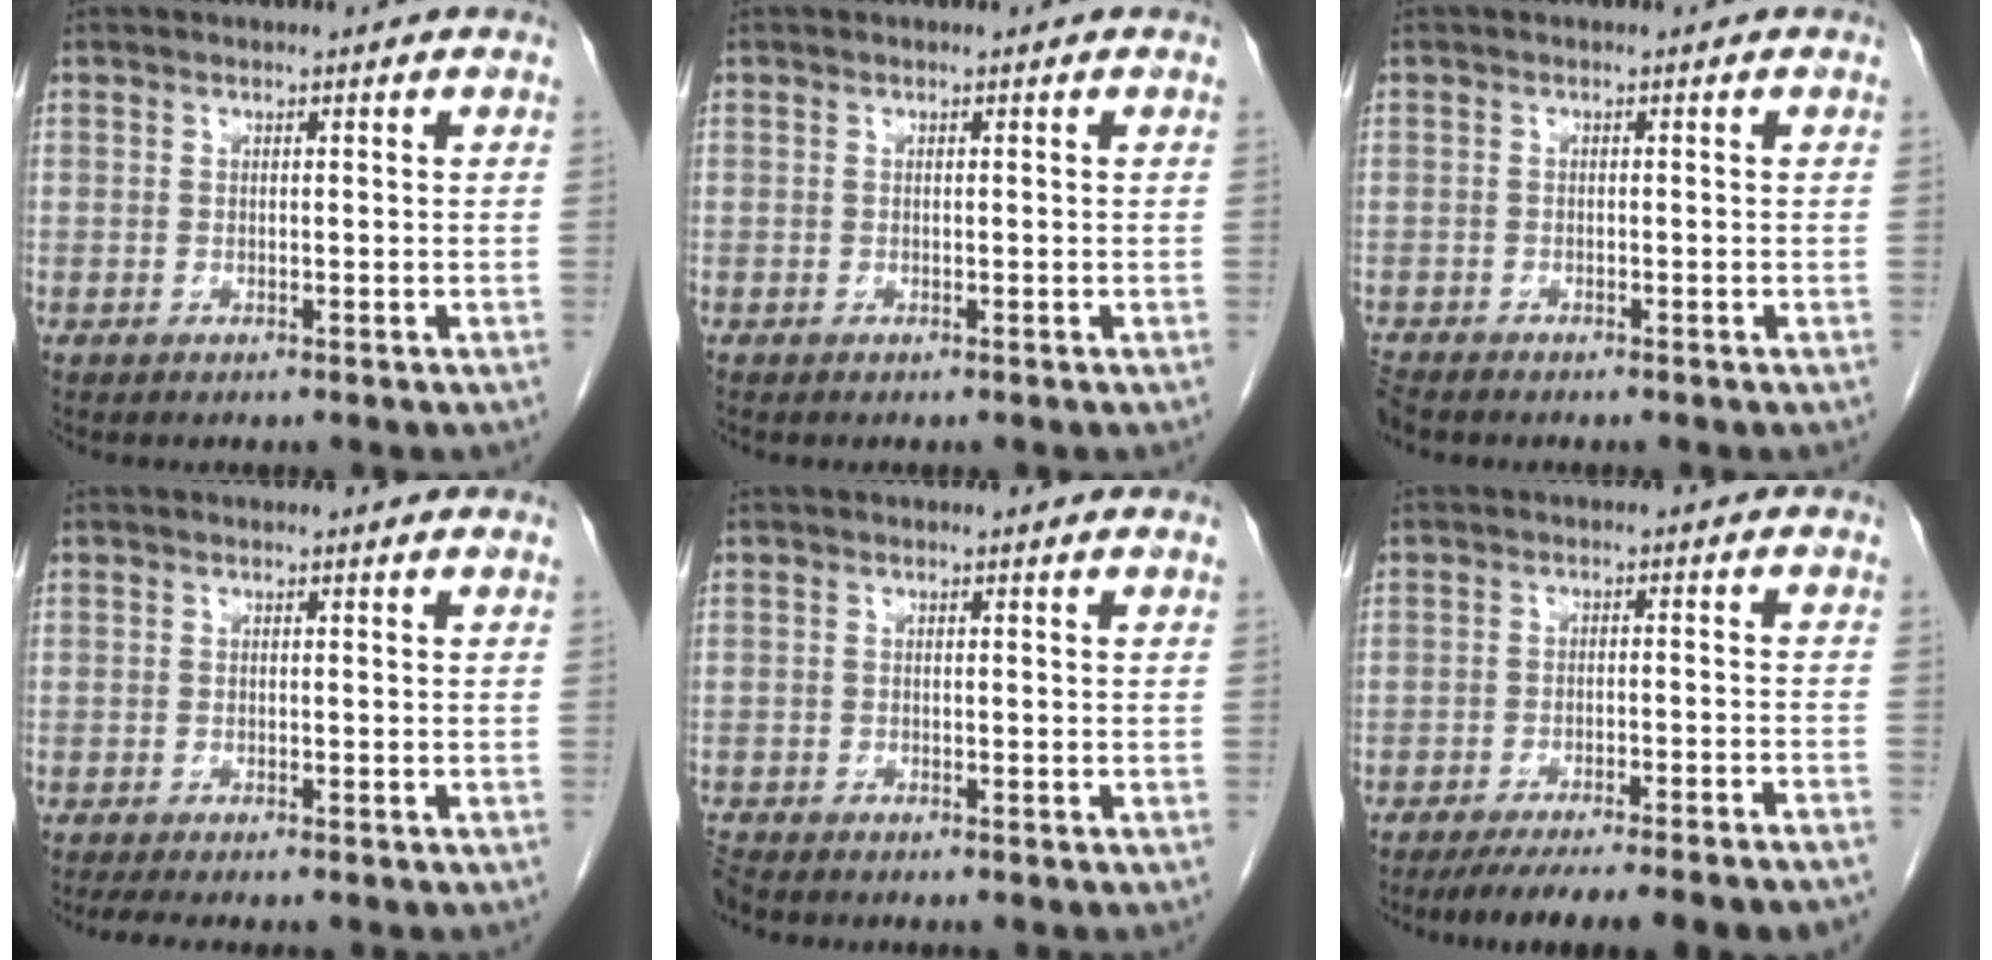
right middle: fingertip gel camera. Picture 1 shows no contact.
{"total": 0.0}
{"total": 2.0, "force": [-1.9, 0.4, 0.5], "torque": [-0.015, -0.009, -0.035]}
{"total": 4.2, "force": [-3.4, 0.6, 2.2], "torque": [-0.031, -0.010, -0.047]}
{"total": 1.7, "force": [-1.6, 0.3, 0.3], "torque": [-0.012, -0.008, -0.031]}
{"total": 15.5, "force": [-13.6, -0.1, 7.3], "torque": [-0.082, -0.025, -0.185]}